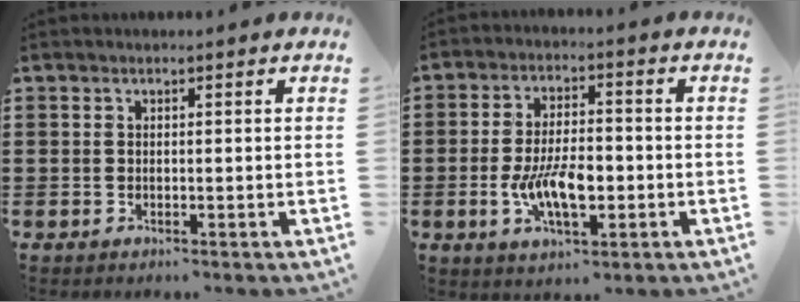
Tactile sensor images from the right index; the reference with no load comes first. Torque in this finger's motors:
{"motor_torque": [2.14, 0.00, 0.64, 0.21]}